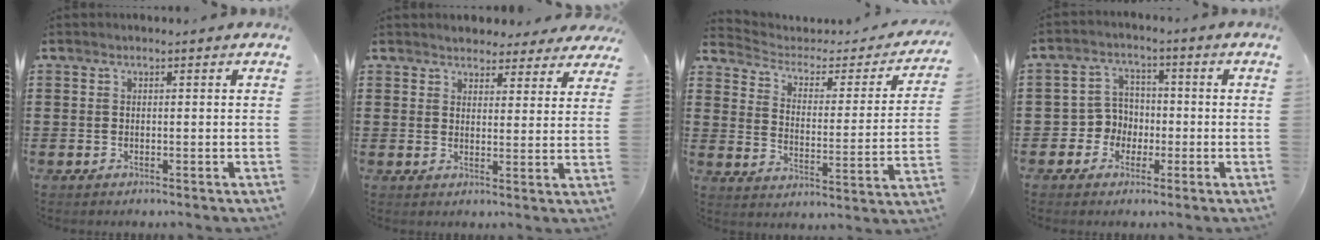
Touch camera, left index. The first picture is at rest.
{"total": 3.5, "force": [3.4, 0.8, -0.1], "torque": [-0.004, -0.011, 0.064]}
{"total": 2.7, "force": [1.8, 1.6, 1.3], "torque": [-0.042, -0.014, 0.022]}
{"total": 4.7, "force": [-1.6, 4.4, 0.7], "torque": [-0.038, 0.009, -0.037]}